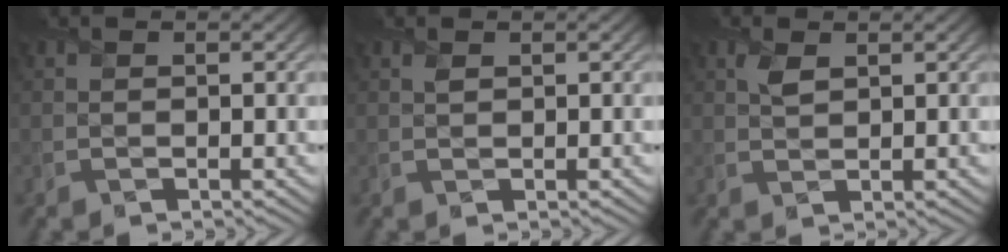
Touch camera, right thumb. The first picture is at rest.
{"total": 0.7, "force": [0.5, 0.1, 0.3], "torque": [-0.012, 0.002, 0.009]}
{"total": 1.8, "force": [1.1, 0.7, 1.2], "torque": [-0.030, 0.004, 0.020]}